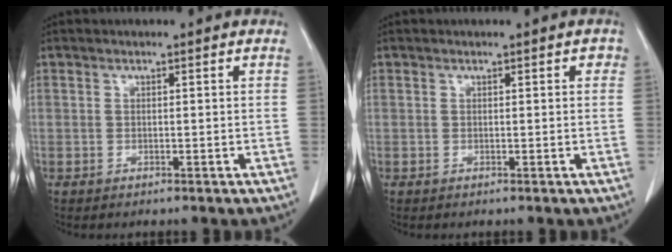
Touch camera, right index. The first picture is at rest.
{"total": 0.8, "force": [0.3, 0.5, 0.5], "torque": [0.004, 0.004, 0.001]}